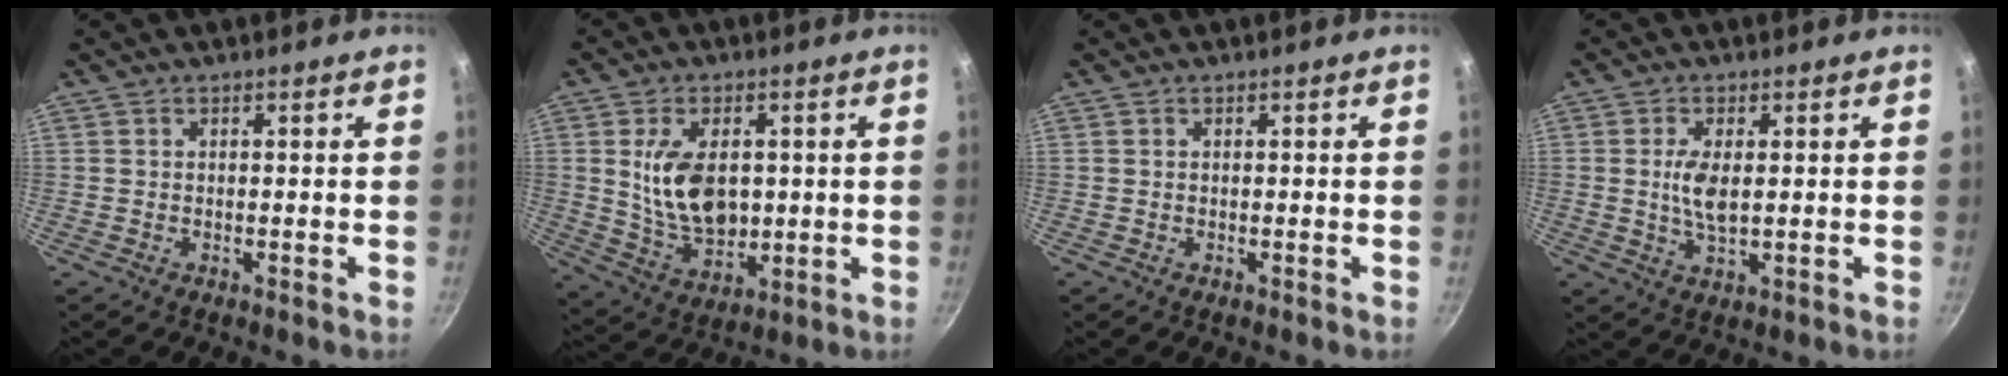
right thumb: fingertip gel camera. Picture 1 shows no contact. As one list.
[{"total": 12.7, "force": [1.4, 8.0, 9.7], "torque": [-0.155, -0.020, 0.037]}, {"total": 0.0}, {"total": 5.2, "force": [0.6, 2.3, 4.6], "torque": [-0.093, -0.005, 0.014]}]